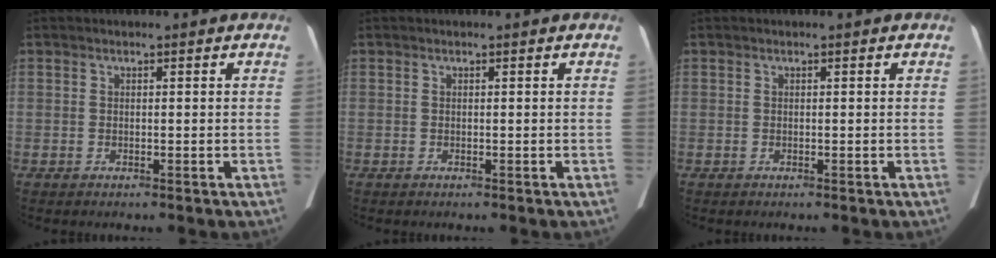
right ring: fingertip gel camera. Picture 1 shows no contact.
{"total": 0.0}
{"total": 0.0}